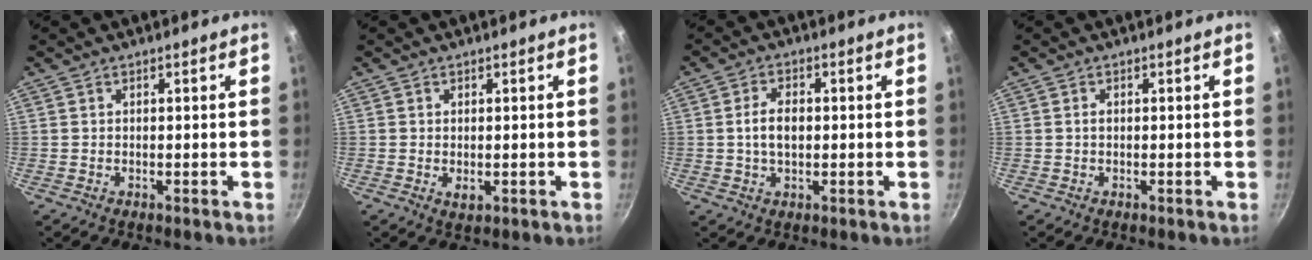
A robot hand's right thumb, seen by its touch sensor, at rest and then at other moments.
{"total": 1.9, "force": [-0.2, 1.1, 1.5], "torque": [-0.025, -0.004, -0.001]}
{"total": 5.2, "force": [0.1, 3.1, 4.1], "torque": [-0.066, 0.009, -0.003]}
{"total": 0.6, "force": [0.0, 0.4, 0.5], "torque": [-0.008, 0.004, -0.002]}